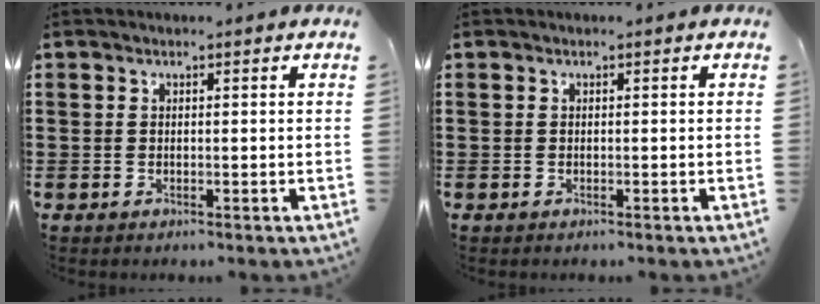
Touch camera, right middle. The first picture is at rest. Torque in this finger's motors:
{"motor_torque": [0.33, 0.10, -0.01, -0.01]}